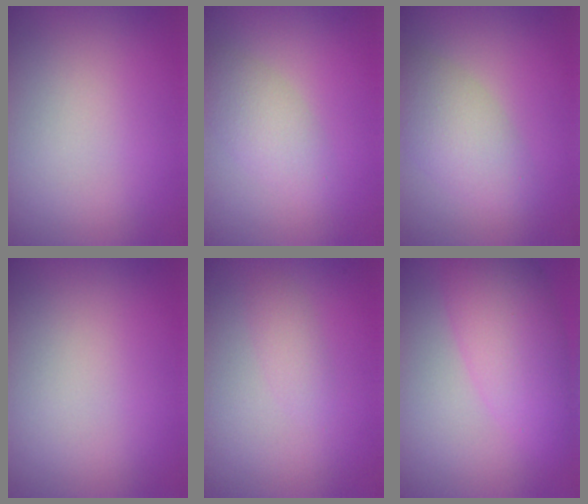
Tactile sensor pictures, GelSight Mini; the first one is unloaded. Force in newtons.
{"total": 2.8, "press": 2.8, "slide": 0.1}
{"total": 4.0, "press": 4.0, "slide": 0.0}
{"total": 0.0}
{"total": 1.4, "press": 1.4, "slide": 0.0}
{"total": 6.1, "press": 6.1, "slide": 0.1}